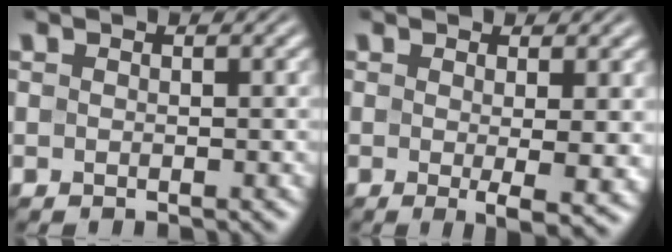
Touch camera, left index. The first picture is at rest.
{"total": 4.3, "force": [-0.4, 0.8, 4.2], "torque": [-0.063, -0.014, -0.001]}